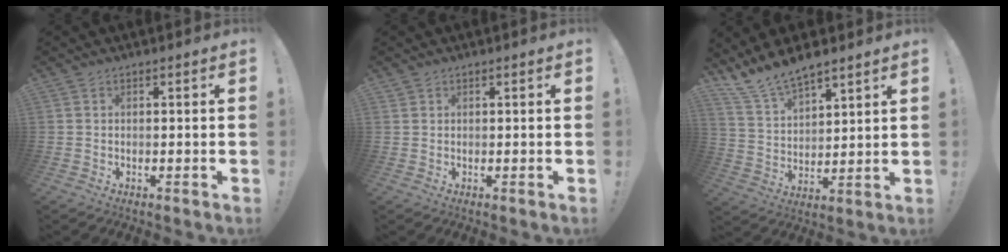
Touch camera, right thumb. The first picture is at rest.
{"total": 0.8, "force": [0.6, 0.5, 0.1], "torque": [-0.001, -0.001, 0.012]}
{"total": 10.5, "force": [9.6, 2.8, 3.1], "torque": [-0.078, -0.070, 0.183]}